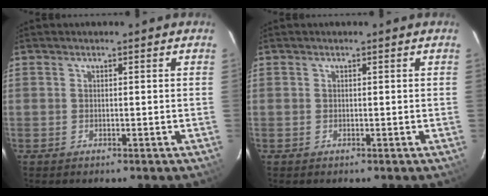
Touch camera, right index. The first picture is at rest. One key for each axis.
{"total": 0.0}